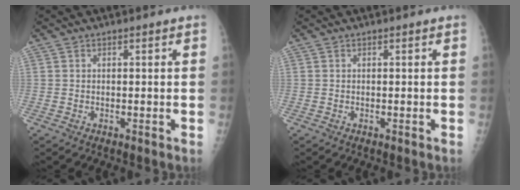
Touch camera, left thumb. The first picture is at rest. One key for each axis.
{"total": 0.0}